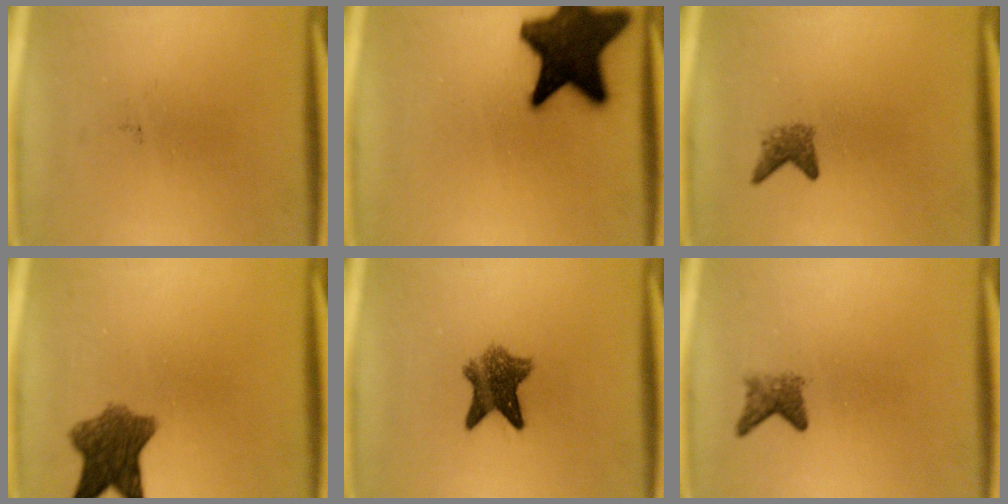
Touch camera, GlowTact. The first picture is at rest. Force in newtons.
{"total": 18.4}
{"total": 2.0}
{"total": 7.9}
{"total": 6.9}
{"total": 2.3}